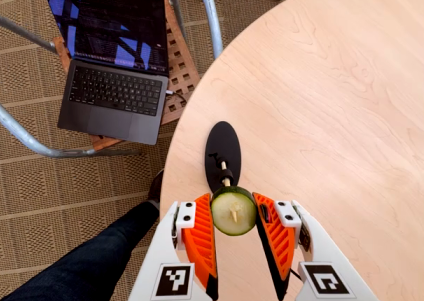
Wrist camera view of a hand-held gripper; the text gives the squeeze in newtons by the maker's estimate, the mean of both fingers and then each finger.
{"total": 8.3, "left": 7.7, "right": 8.9}